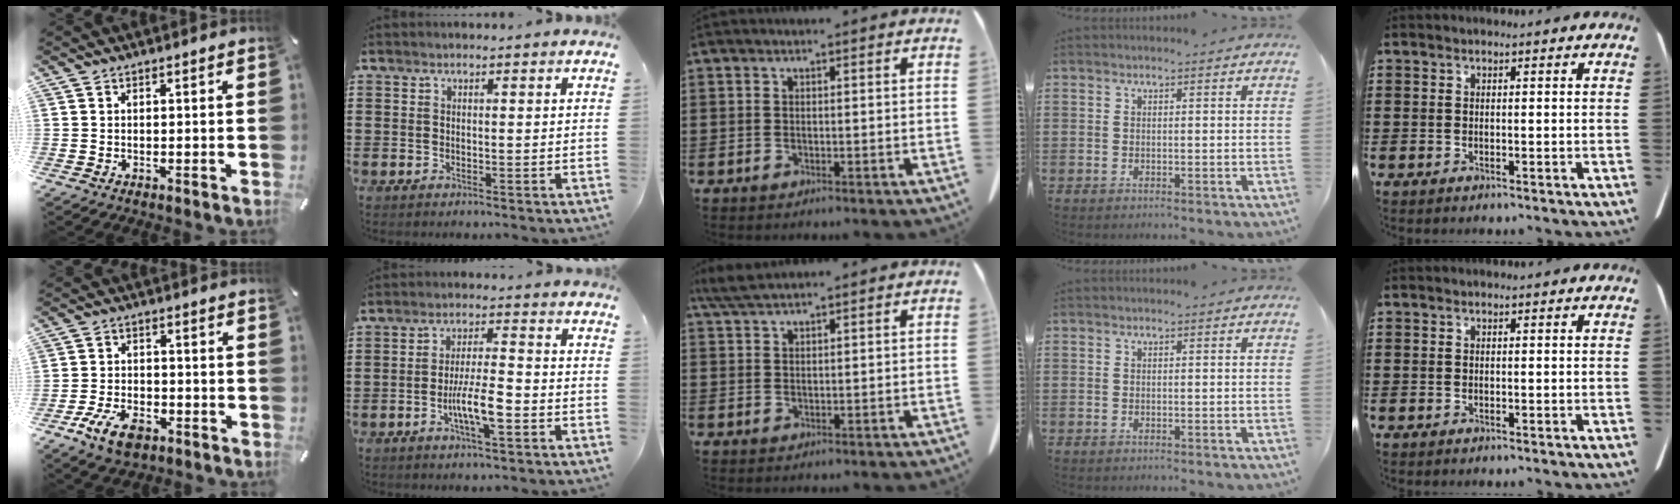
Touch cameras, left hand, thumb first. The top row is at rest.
{"thumb": {"total": 8.3, "force": [-4.3, 4.8, 5.1], "torque": [-0.107, 0.017, -0.079]}, "index": {"total": 7.2, "force": [-2.5, 1.8, 6.5], "torque": [-0.127, -0.002, -0.047]}, "middle": {"total": 3.0, "force": [2.4, 0.3, 1.8], "torque": [-0.041, 0.000, 0.046]}}